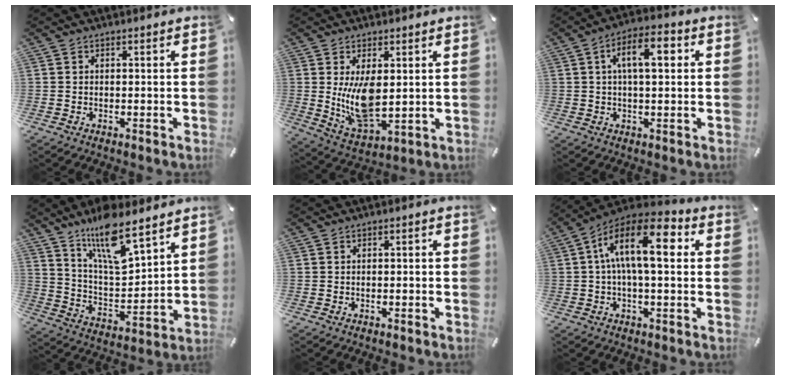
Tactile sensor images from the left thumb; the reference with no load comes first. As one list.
[{"total": 11.1, "force": [2.0, 5.7, 9.4], "torque": [-0.184, -0.025, 0.036]}, {"total": 9.8, "force": [2.2, 4.2, 8.5], "torque": [-0.133, 0.002, 0.032]}, {"total": 15.3, "force": [11.8, 5.2, 8.3], "torque": [-0.158, -0.065, 0.208]}, {"total": 1.1, "force": [-0.6, 0.3, 0.9], "torque": [-0.016, 0.002, -0.012]}, {"total": 14.6, "force": [2.8, 5.9, 13.0], "torque": [-0.226, -0.007, 0.044]}]